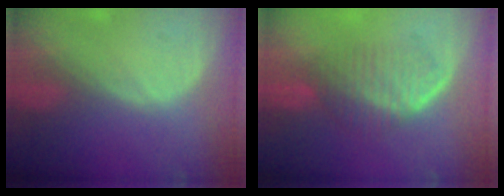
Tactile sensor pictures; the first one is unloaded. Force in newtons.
{"total": 6.2, "press": 5.8, "slide": 2.4}